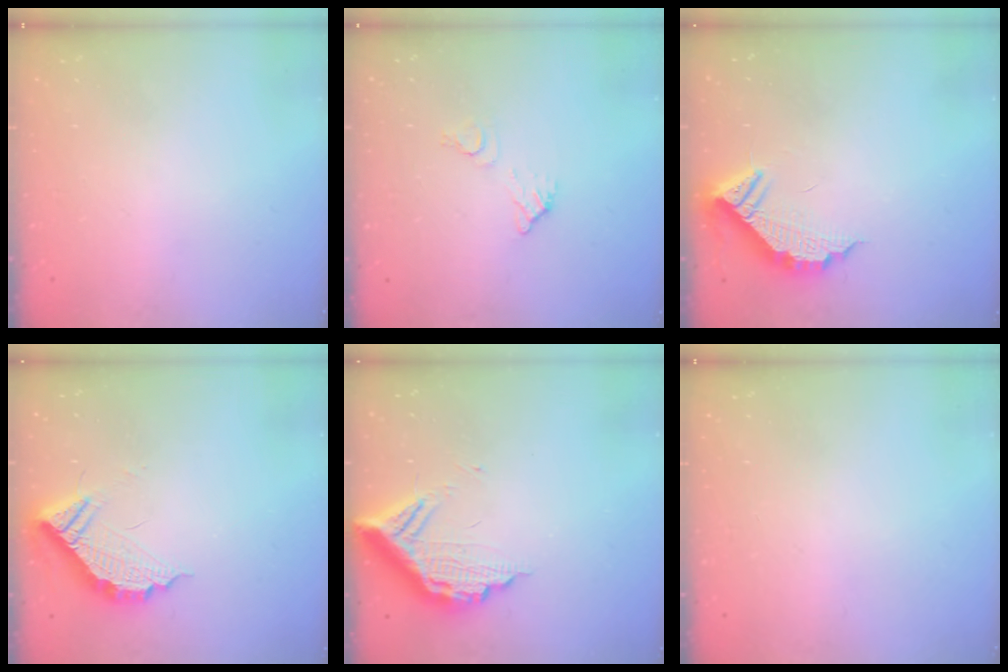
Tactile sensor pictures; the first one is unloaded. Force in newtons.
{"total": 5.6, "press": 5.6, "slide": 0.2}
{"total": 9.9, "press": 9.9, "slide": 0.4}
{"total": 11.1, "press": 11.1, "slide": 0.4}
{"total": 12.0, "press": 12.0, "slide": 1.1}
{"total": 0.0}